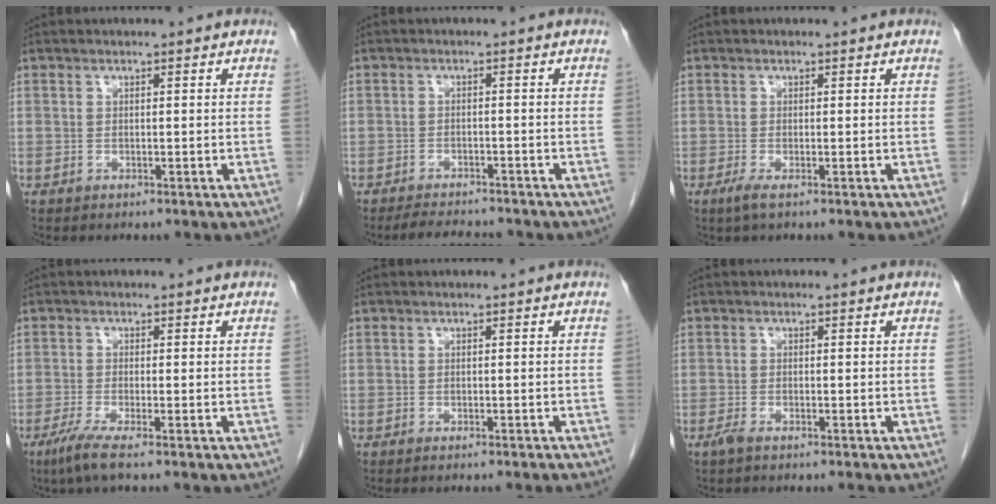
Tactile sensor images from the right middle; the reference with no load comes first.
{"total": 5.2, "force": [-4.8, 1.2, 1.6], "torque": [-0.025, -0.011, -0.075]}
{"total": 1.5, "force": [-0.8, 0.0, 1.3], "torque": [-0.030, -0.006, -0.017]}
{"total": 3.5, "force": [-2.2, -0.2, 2.7], "torque": [-0.062, -0.014, -0.048]}
{"total": 2.0, "force": [-1.7, -0.5, 0.9], "torque": [-0.006, 0.007, -0.023]}
{"total": 1.4, "force": [-1.1, 0.1, 0.8], "torque": [-0.022, -0.003, -0.022]}